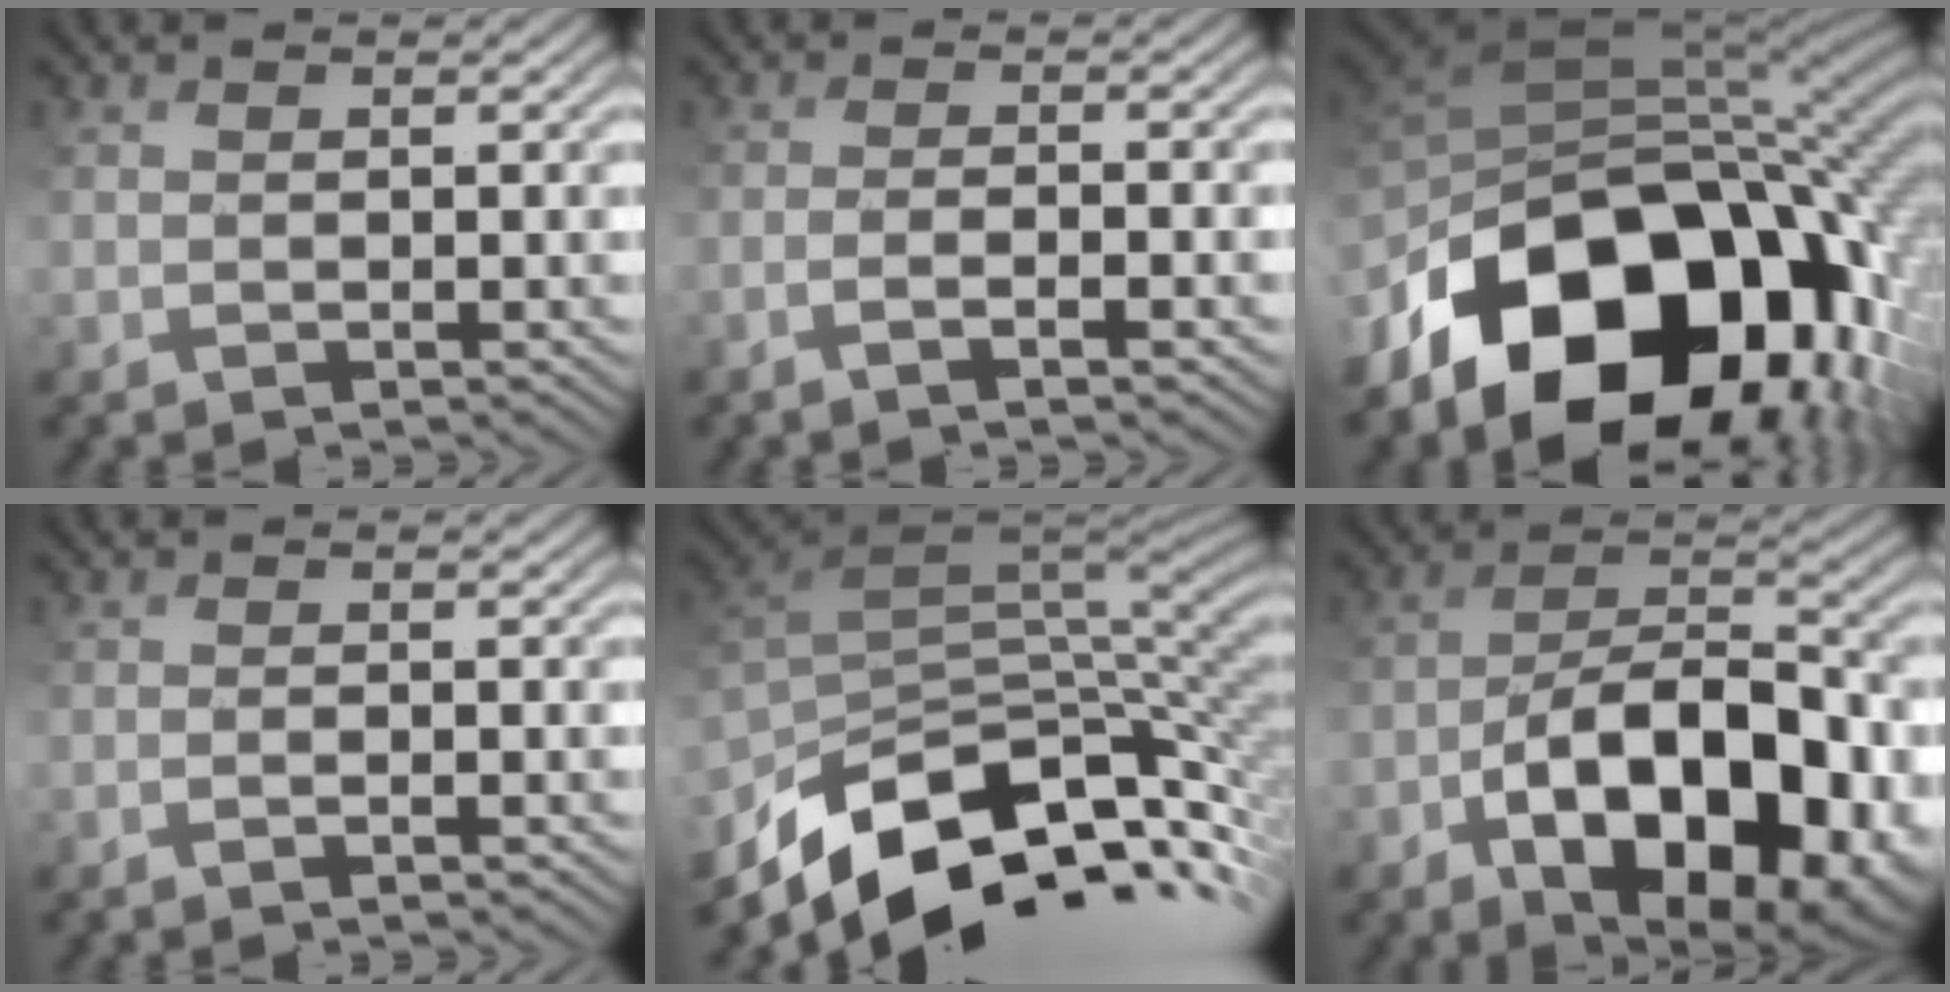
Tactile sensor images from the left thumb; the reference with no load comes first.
{"total": 2.9, "force": [-1.8, 0.4, 2.2], "torque": [-0.036, 0.010, -0.042]}
{"total": 19.9, "force": [-8.2, 12.5, 13.2], "torque": [-0.269, -0.025, -0.108]}
{"total": 1.1, "force": [-0.8, 0.1, 0.7], "torque": [-0.014, 0.006, -0.020]}
{"total": 13.8, "force": [-7.9, 7.1, 8.8], "torque": [-0.220, -0.015, -0.124]}
{"total": 15.9, "force": [-7.0, 8.4, 11.5], "torque": [-0.169, -0.014, -0.102]}